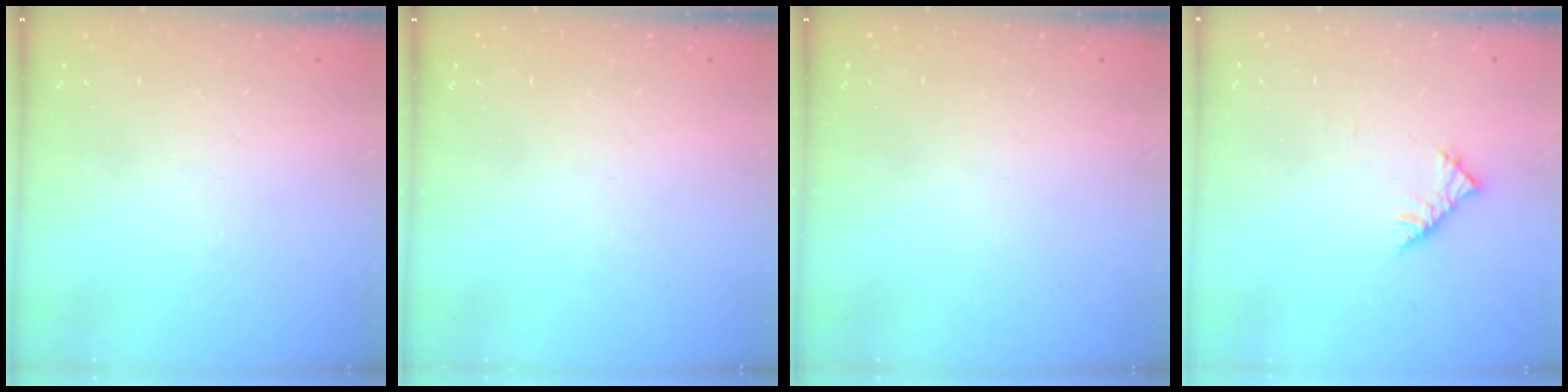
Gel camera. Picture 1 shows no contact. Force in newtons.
{"total": 0.0}
{"total": 0.0}
{"total": 4.5, "press": 4.5, "slide": 0.9}